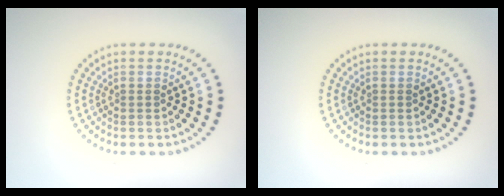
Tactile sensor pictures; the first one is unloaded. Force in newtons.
{"total": 0.0}